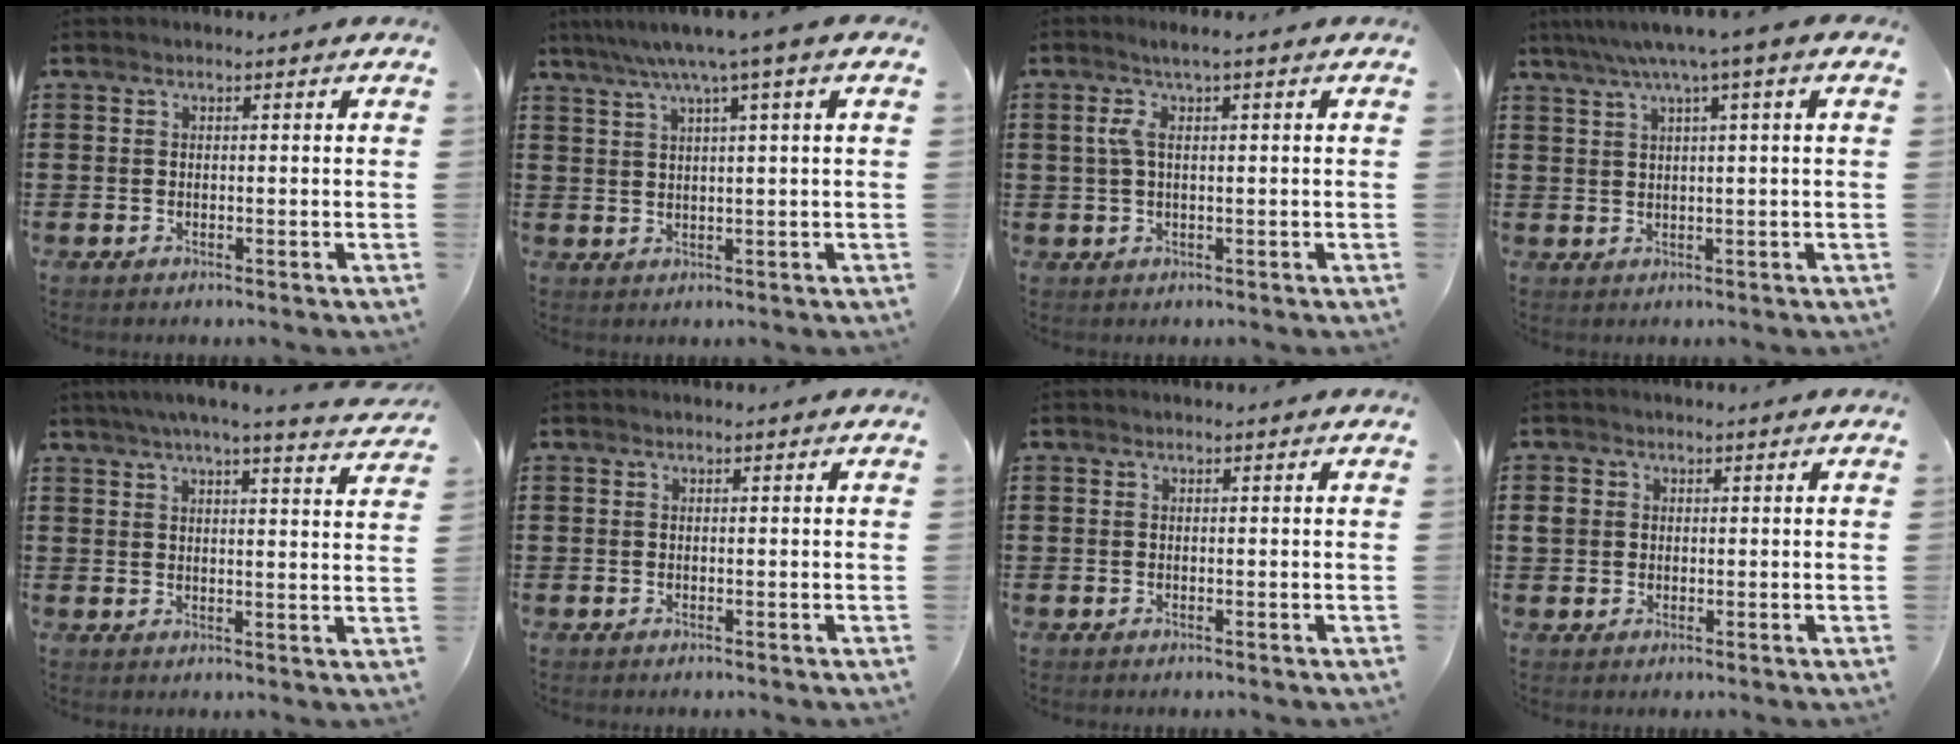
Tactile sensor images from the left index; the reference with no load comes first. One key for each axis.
{"total": 5.3, "fx": 2.9, "fy": -0.6, "fz": 4.4, "tx": -0.093, "ty": -0.006, "tz": 0.045}
{"total": 3.4, "fx": 0.5, "fy": 0.7, "fz": 3.3, "tx": -0.077, "ty": -0.001, "tz": 0.002}
{"total": 4.5, "fx": 2.2, "fy": -0.6, "fz": 3.8, "tx": -0.079, "ty": -0.003, "tz": 0.034}
{"total": 4.6, "fx": 4.1, "fy": -0.5, "fz": 2.1, "tx": -0.056, "ty": -0.016, "tz": 0.070}
{"total": 0.0}
{"total": 0.0}
{"total": 1.9, "fx": 0.4, "fy": 1.7, "fz": 0.7, "tx": -0.020, "ty": 0.009, "tz": 0.006}